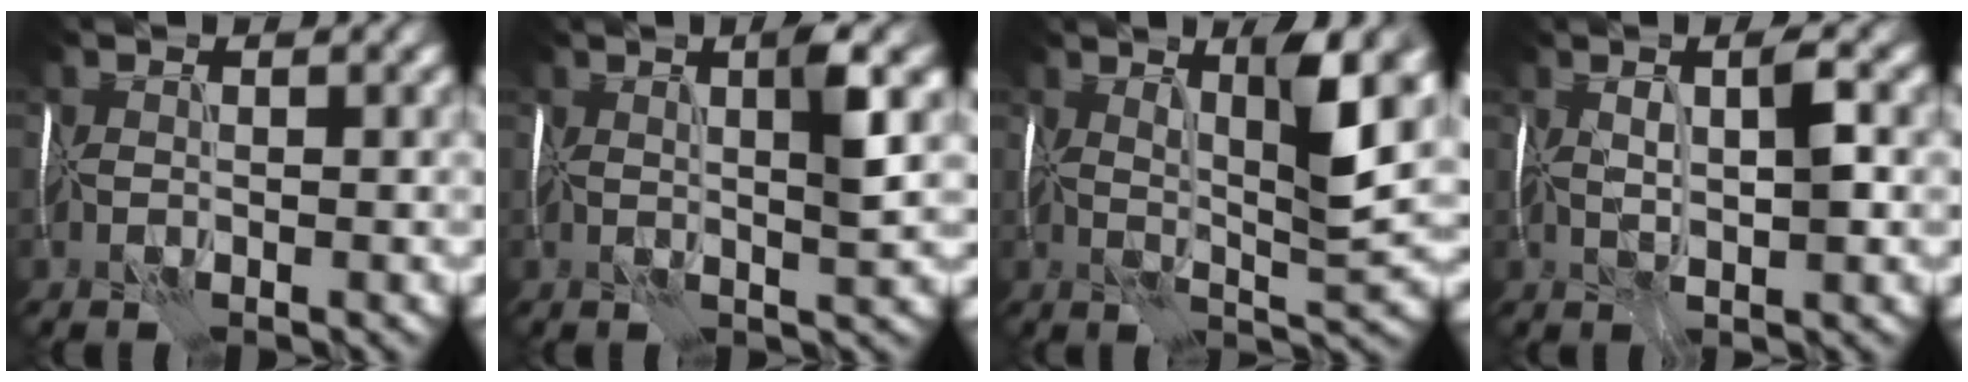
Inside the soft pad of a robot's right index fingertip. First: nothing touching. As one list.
[{"total": 4.0, "force": [1.4, 0.1, 3.7], "torque": [-0.063, 0.007, 0.024]}, {"total": 6.8, "force": [3.0, 0.9, 6.1], "torque": [-0.087, -0.001, 0.054]}, {"total": 3.6, "force": [1.4, 0.4, 3.3], "torque": [-0.056, 0.007, 0.025]}]